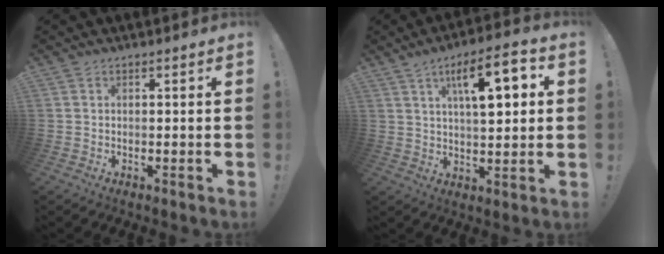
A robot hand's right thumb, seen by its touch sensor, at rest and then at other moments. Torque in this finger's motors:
{"motor_torque": [0.14, 2.50, 1.54, 0.75, 0.04]}